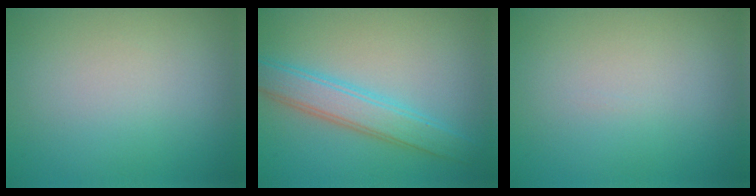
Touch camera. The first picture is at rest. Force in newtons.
{"total": 4.1, "press": 4.1, "slide": 0.2}
{"total": 0.0}